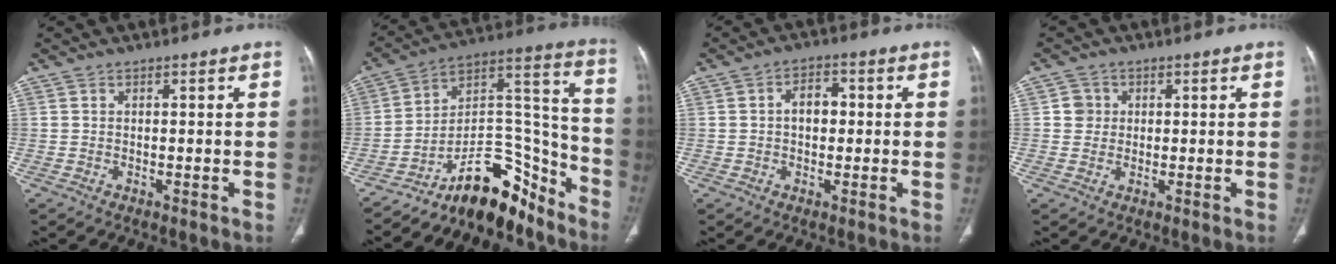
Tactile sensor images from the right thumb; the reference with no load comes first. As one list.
[{"total": 18.8, "force": [-14.5, 7.8, 9.1], "torque": [-0.088, 0.143, -0.239]}, {"total": 4.8, "force": [0.3, 3.4, 3.5], "torque": [-0.044, 0.014, 0.001]}, {"total": 2.9, "force": [0.5, 2.8, 0.5], "torque": [0.011, 0.003, 0.006]}]